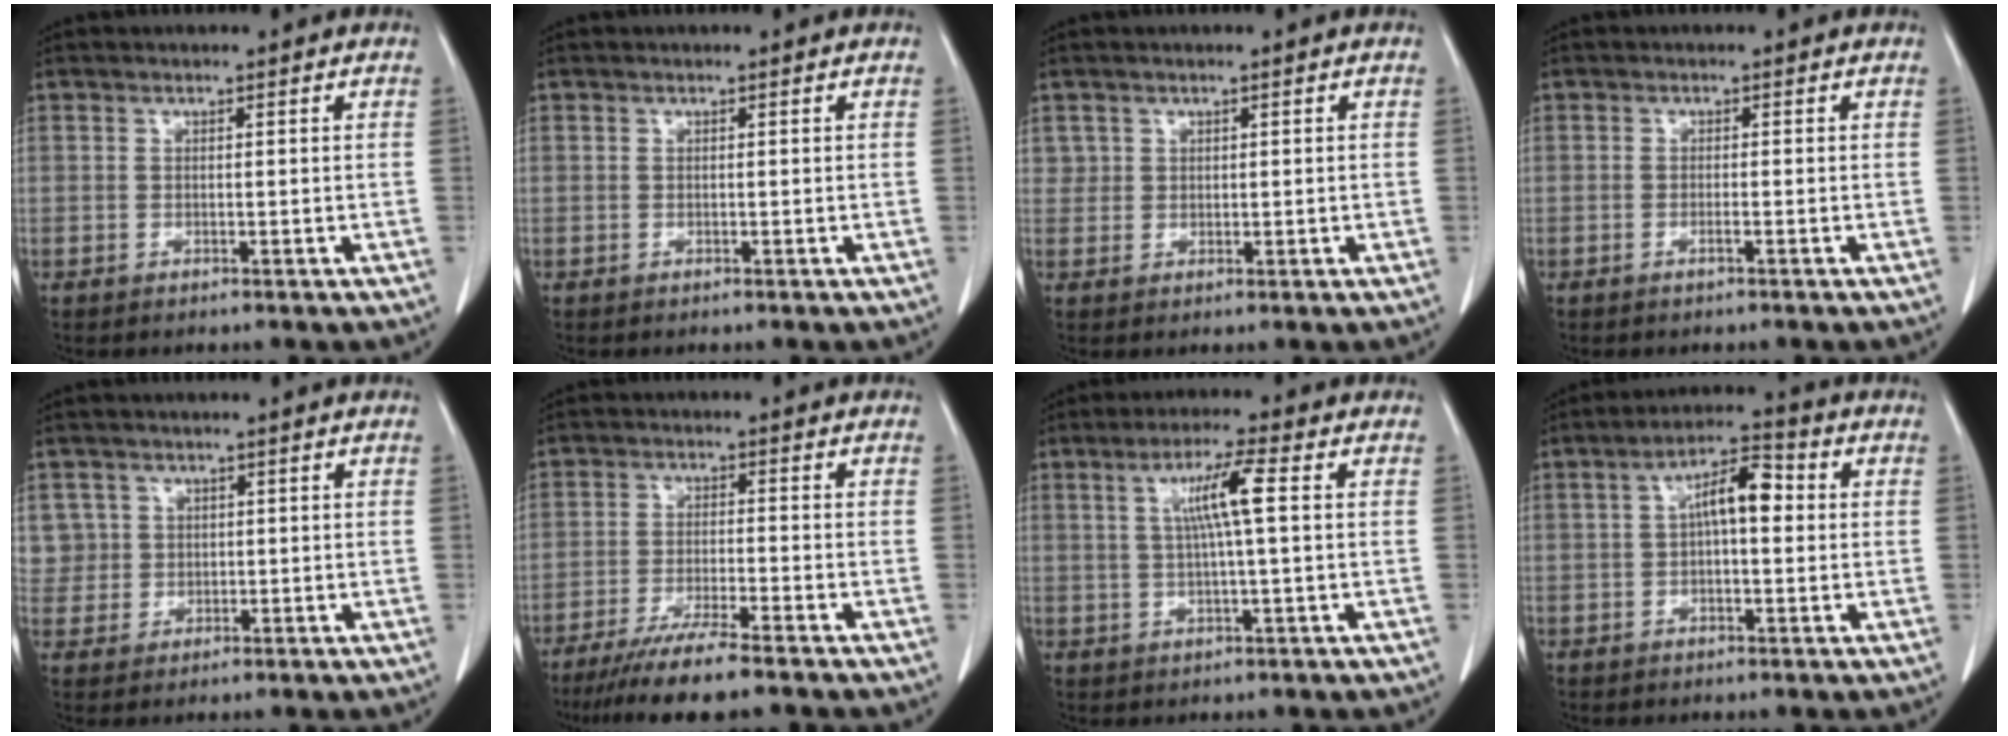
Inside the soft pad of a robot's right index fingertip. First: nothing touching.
{"total": 0.0}
{"total": 1.7, "force": [0.8, 1.5, 0.1], "torque": [0.012, -0.001, 0.009]}
{"total": 0.8, "force": [-0.4, -0.1, 0.6], "torque": [-0.013, 0.000, -0.007]}
{"total": 4.1, "force": [1.3, 3.9, -0.3], "torque": [0.025, 0.008, 0.026]}
{"total": 8.7, "force": [-6.9, -0.3, 5.3], "torque": [-0.084, -0.024, -0.116]}
{"total": 6.4, "force": [1.3, -0.3, 6.2], "torque": [-0.113, 0.006, 0.024]}
{"total": 7.1, "force": [0.9, 2.4, 6.6], "torque": [-0.119, 0.028, 0.010]}